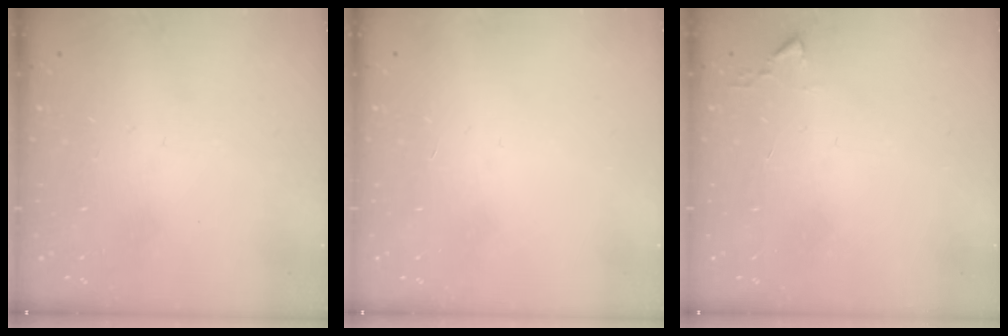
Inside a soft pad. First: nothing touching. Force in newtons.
{"total": 1.5, "press": 1.5, "slide": 0.1}
{"total": 2.4, "press": 2.4, "slide": 0.3}